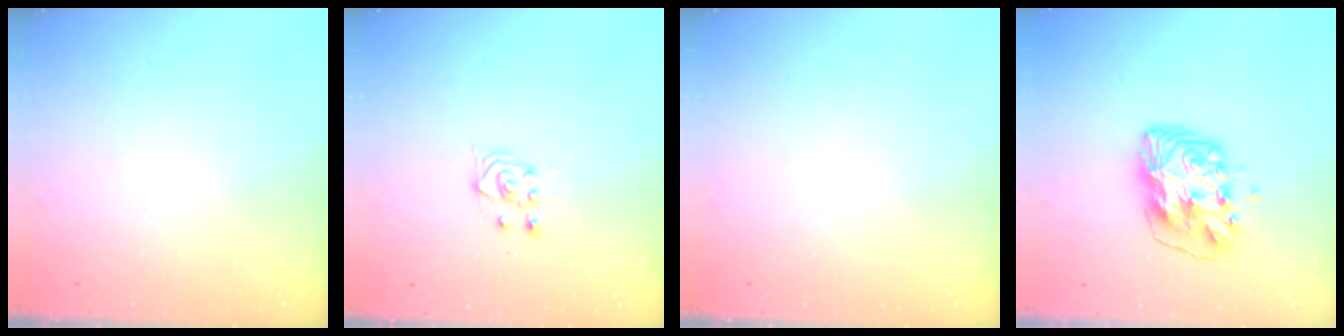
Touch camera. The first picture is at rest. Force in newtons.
{"total": 3.3, "press": 2.9, "slide": 1.5}
{"total": 0.0}
{"total": 10.1, "press": 10.0, "slide": 1.2}